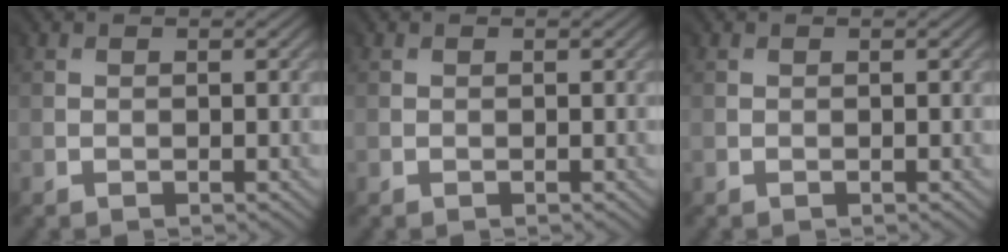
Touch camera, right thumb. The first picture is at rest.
{"total": 0.0}
{"total": 0.0}